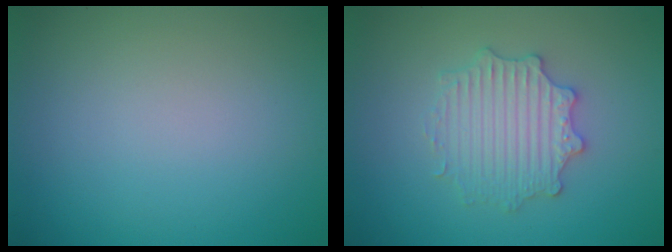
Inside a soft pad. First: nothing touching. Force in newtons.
{"total": 3.1, "press": 3.1, "slide": 0.6}